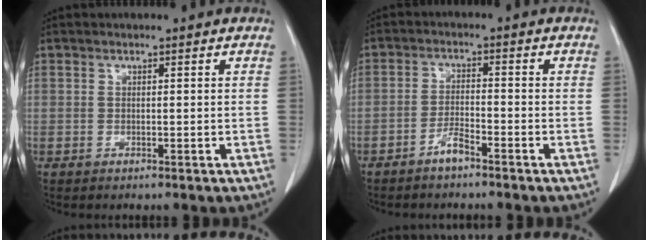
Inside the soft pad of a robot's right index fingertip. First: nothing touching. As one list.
[{"total": 3.0, "force": [-2.4, 0.4, 1.8], "torque": [-0.036, 0.004, -0.044]}]